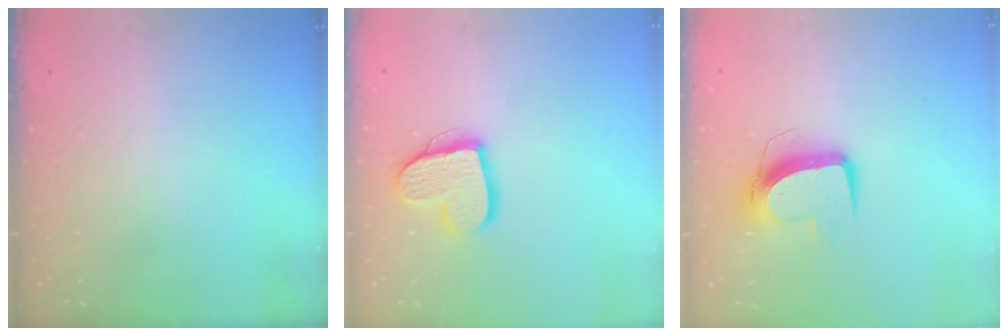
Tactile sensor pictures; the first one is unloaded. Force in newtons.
{"total": 14.0, "press": 13.9, "slide": 1.2}
{"total": 10.8, "press": 10.8, "slide": 0.7}